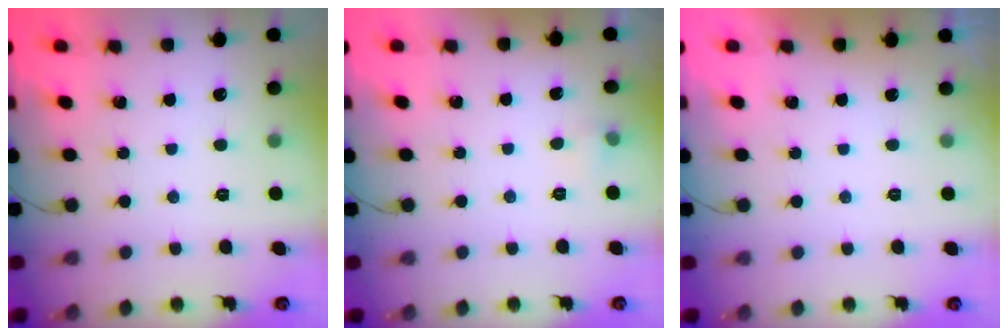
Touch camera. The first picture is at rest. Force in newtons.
{"total": 3.6, "press": 3.5, "slide": 1.1}
{"total": 0.0}